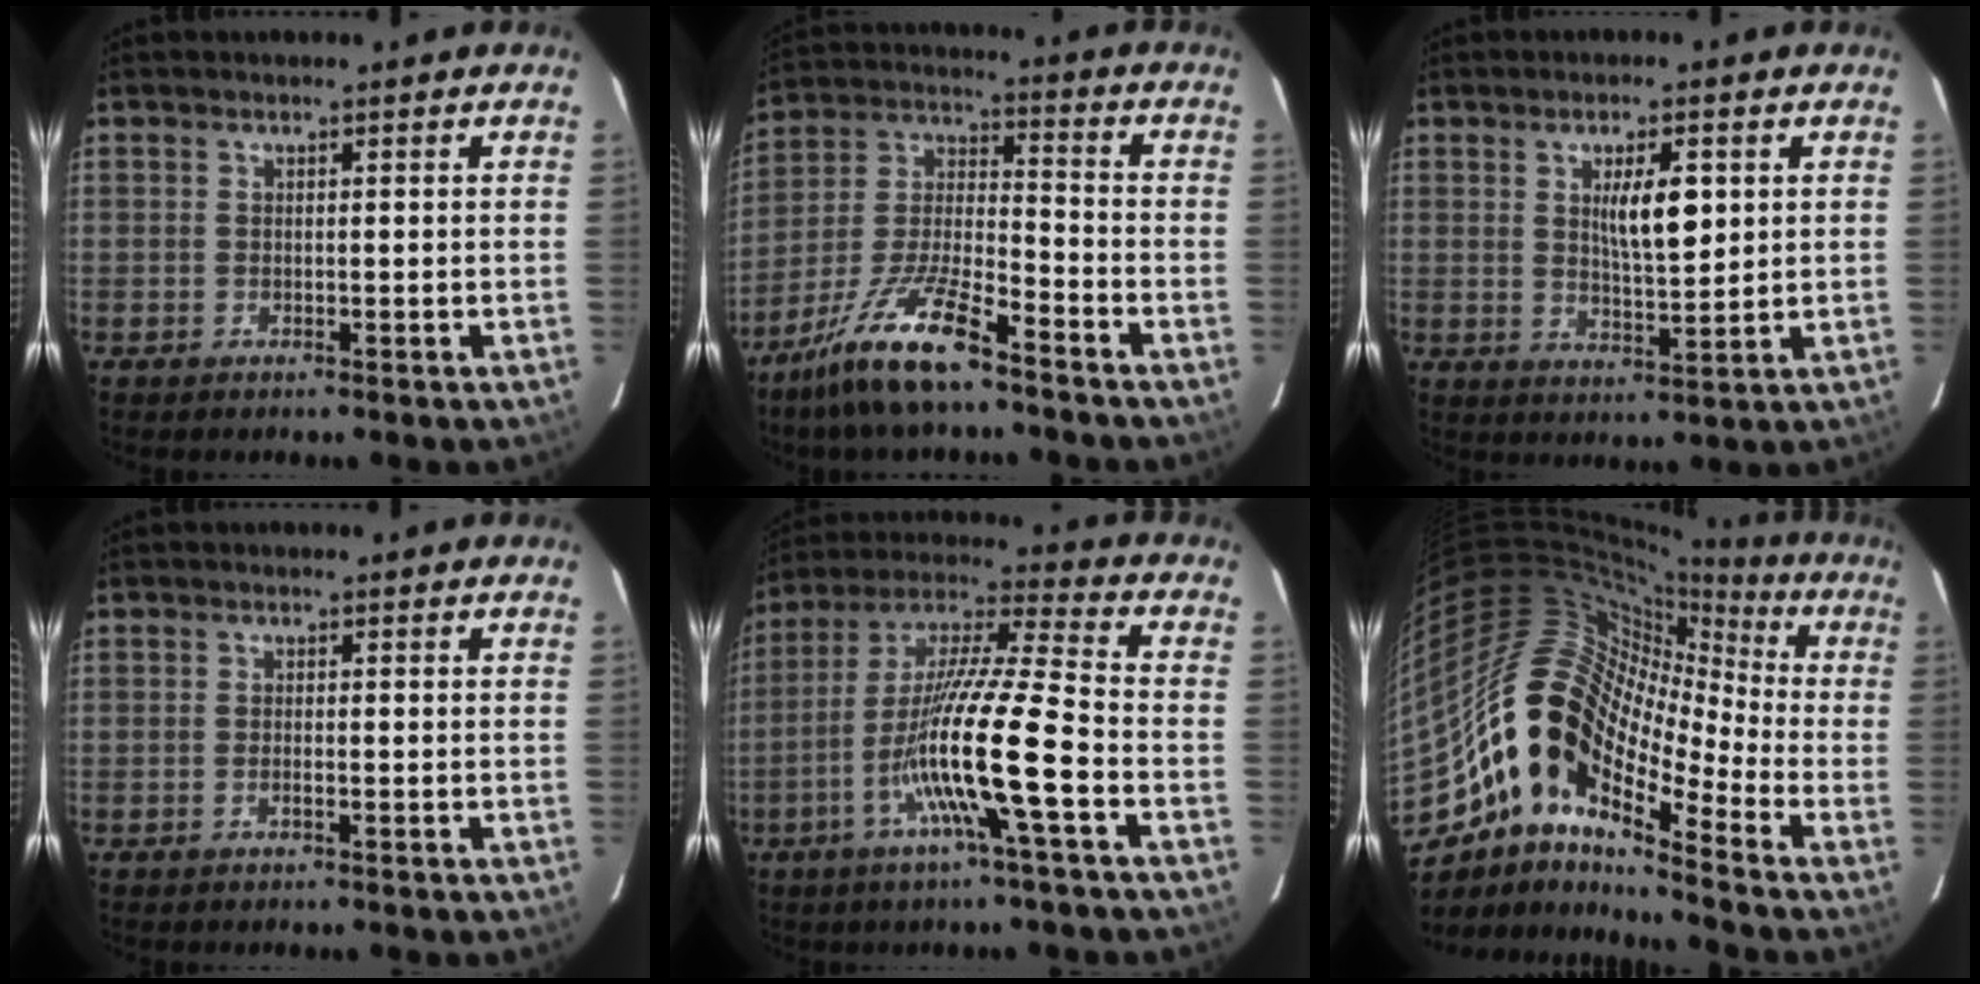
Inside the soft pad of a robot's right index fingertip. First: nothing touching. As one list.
[{"total": 13.2, "force": [-9.4, 1.9, 9.0], "torque": [-0.190, -0.017, -0.179]}, {"total": 6.6, "force": [1.9, 1.7, 6.1], "torque": [-0.102, -0.003, 0.036]}, {"total": 0.8, "force": [-0.4, 0.0, 0.7], "torque": [-0.016, 0.000, -0.006]}, {"total": 16.0, "force": [-5.3, -0.7, 15.1], "torque": [-0.290, -0.004, -0.104]}, {"total": 17.6, "force": [-9.0, 6.9, 13.5], "torque": [-0.247, 0.059, -0.156]}]